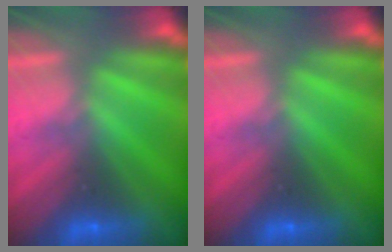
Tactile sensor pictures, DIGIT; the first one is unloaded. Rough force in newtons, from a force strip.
{"total": 0.0}